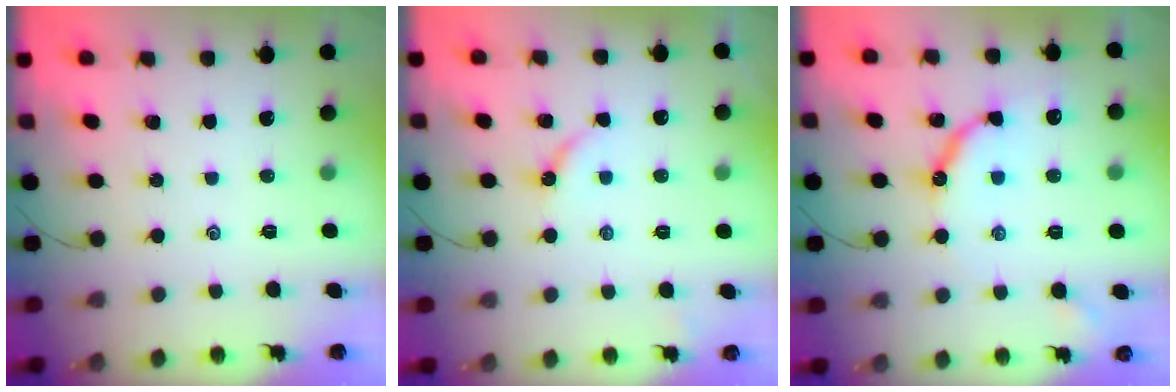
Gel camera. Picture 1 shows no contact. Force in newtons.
{"total": 4.1, "press": 4.0, "slide": 0.4}
{"total": 10.8, "press": 10.8, "slide": 1.1}